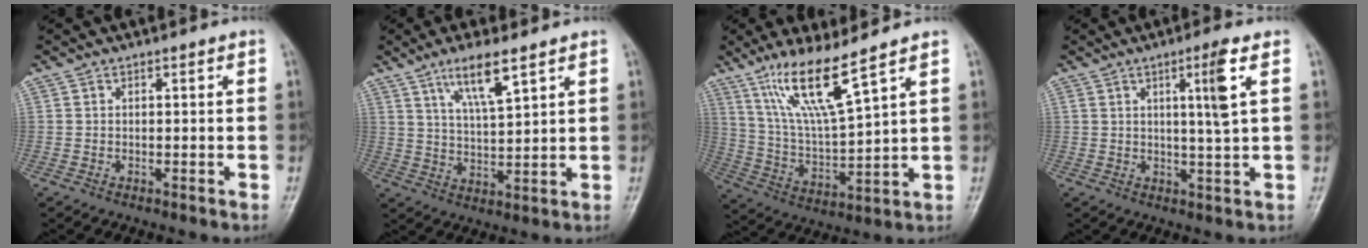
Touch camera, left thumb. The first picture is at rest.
{"total": 8.5, "force": [5.2, 1.9, 6.5], "torque": [-0.117, -0.031, 0.103]}
{"total": 12.5, "force": [8.3, 1.3, 9.2], "torque": [-0.177, -0.048, 0.177]}
{"total": 5.9, "force": [2.0, -0.5, 5.6], "torque": [-0.093, -0.015, 0.033]}